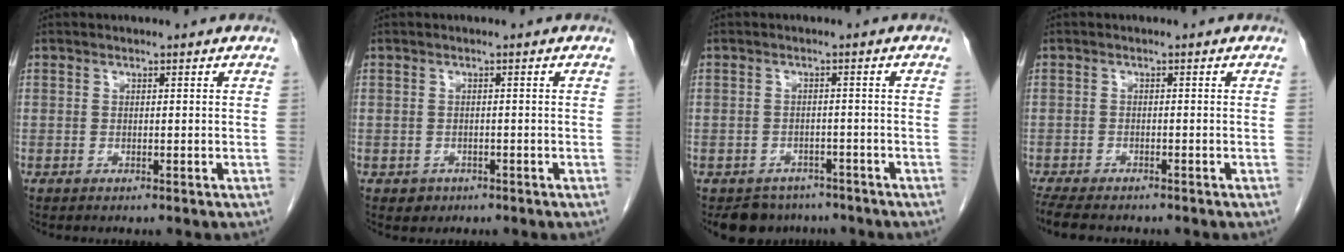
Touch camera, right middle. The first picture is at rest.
{"total": 1.5, "force": [-0.7, 1.2, 0.2], "torque": [-0.004, 0.004, -0.007]}
{"total": 5.9, "force": [-4.9, 3.3, 0.2], "torque": [0.008, 0.007, -0.067]}
{"total": 7.3, "force": [-6.1, 2.0, 3.4], "torque": [-0.058, -0.014, -0.097]}